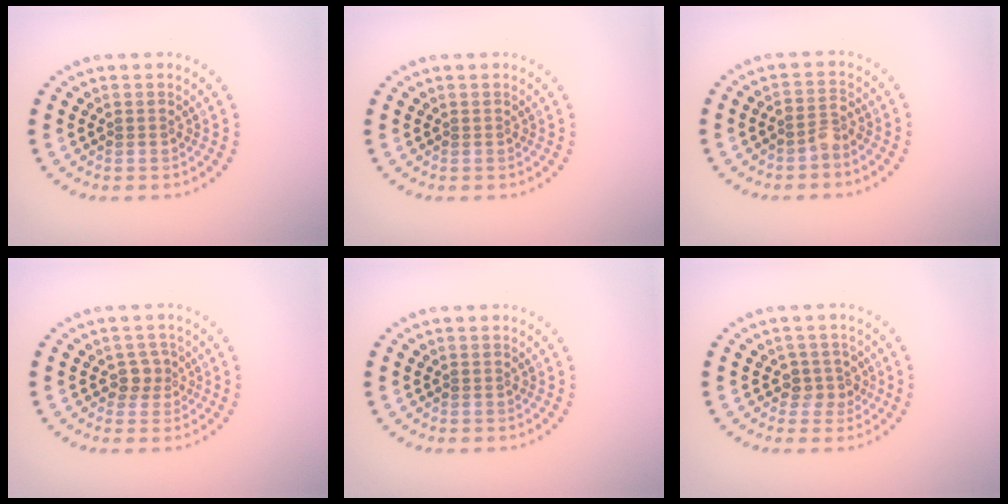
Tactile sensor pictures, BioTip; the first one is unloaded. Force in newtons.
{"total": 0.0}
{"total": 1.8, "press": 1.5, "slide": 1.1}
{"total": 1.6, "press": 1.4, "slide": 0.8}
{"total": 0.0}
{"total": 2.0, "press": 1.7, "slide": 1.1}